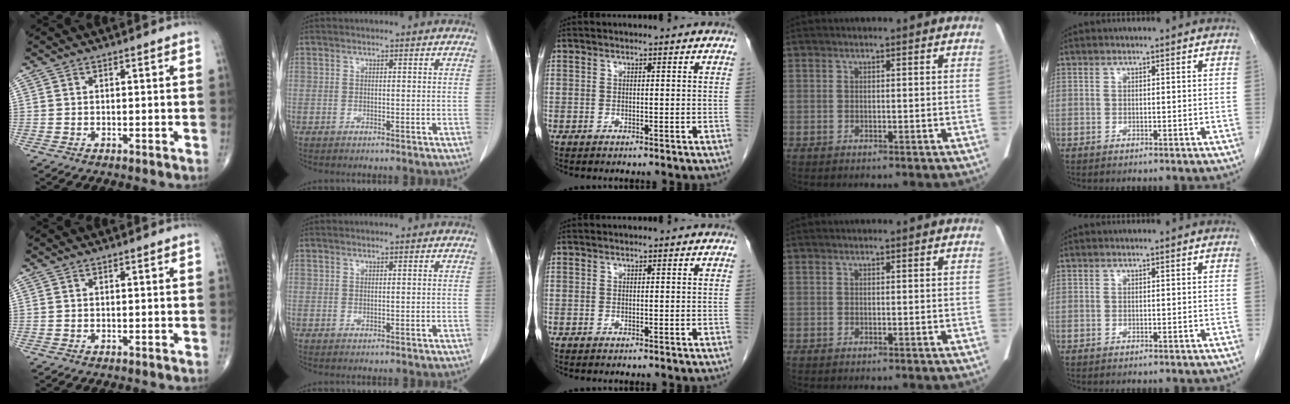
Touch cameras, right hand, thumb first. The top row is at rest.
{}